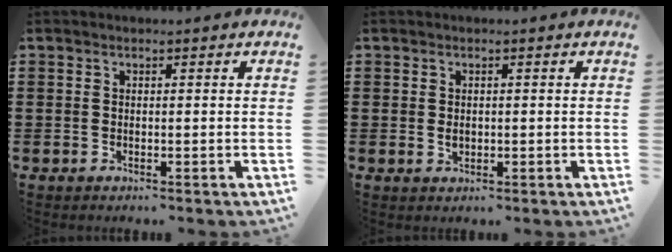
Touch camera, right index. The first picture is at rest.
{"total": 1.2, "force": [0.0, 0.8, 0.8], "torque": [-0.018, 0.005, -0.001]}